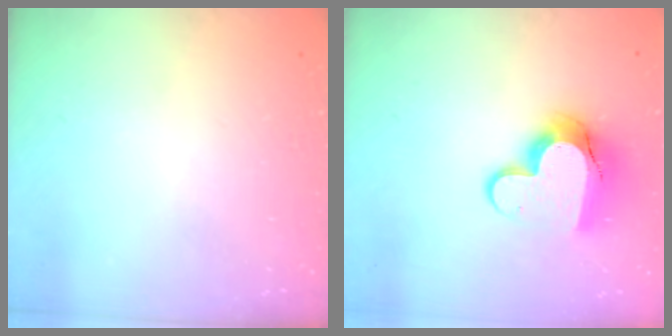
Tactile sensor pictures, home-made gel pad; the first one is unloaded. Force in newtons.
{"total": 11.8, "press": 11.8, "slide": 1.0}